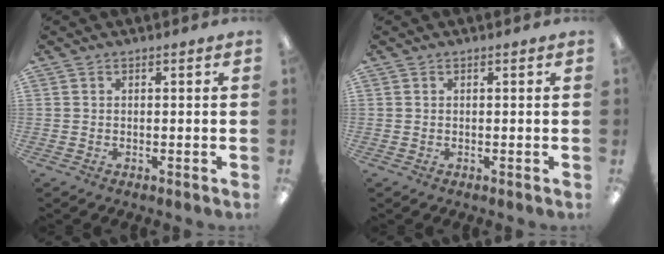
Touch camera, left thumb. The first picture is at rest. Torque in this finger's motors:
{"motor_torque": [0.00, 0.02, -0.19, 0.13, 0.00]}